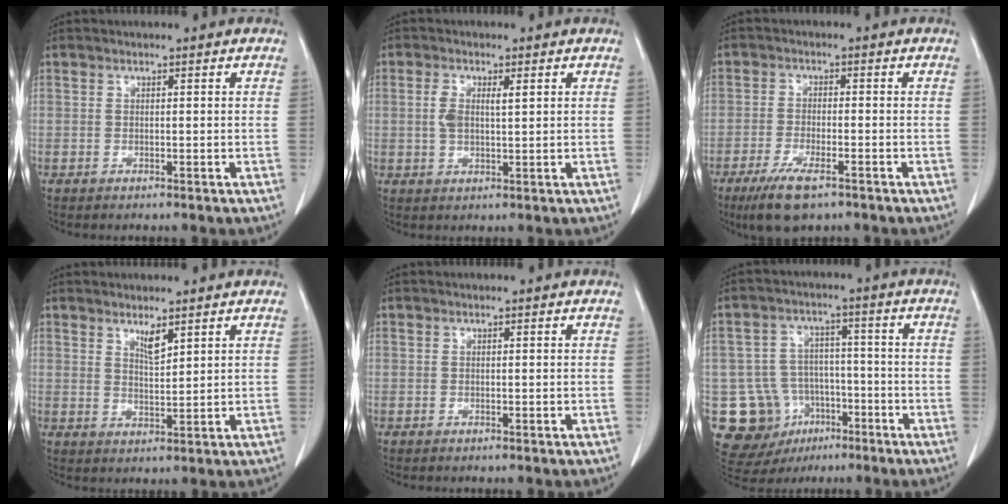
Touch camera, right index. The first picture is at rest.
{"total": 3.9, "force": [0.9, 1.4, 3.6], "torque": [-0.078, 0.009, 0.021]}
{"total": 7.0, "force": [-4.5, 1.7, 5.1], "torque": [-0.098, -0.015, -0.074]}
{"total": 2.9, "force": [2.1, 0.4, 1.9], "torque": [-0.038, -0.009, 0.042]}
{"total": 0.0}
{"total": 13.1, "force": [-5.4, 11.1, 4.2], "torque": [-0.085, 0.034, -0.071]}